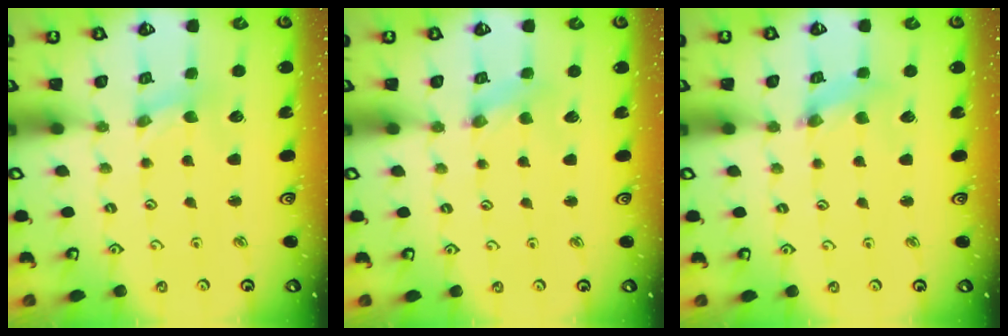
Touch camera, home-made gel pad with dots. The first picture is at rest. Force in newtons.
{"total": 1.0, "press": 1.0, "slide": 0.2}
{"total": 1.8, "press": 1.8, "slide": 0.2}